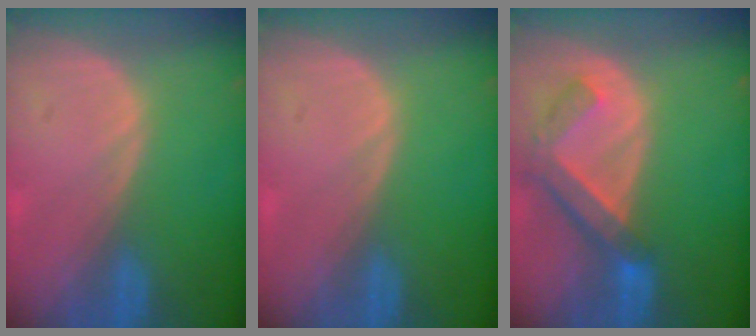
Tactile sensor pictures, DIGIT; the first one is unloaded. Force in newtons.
{"total": 0.0}
{"total": 7.0, "press": 6.1, "slide": 3.4}